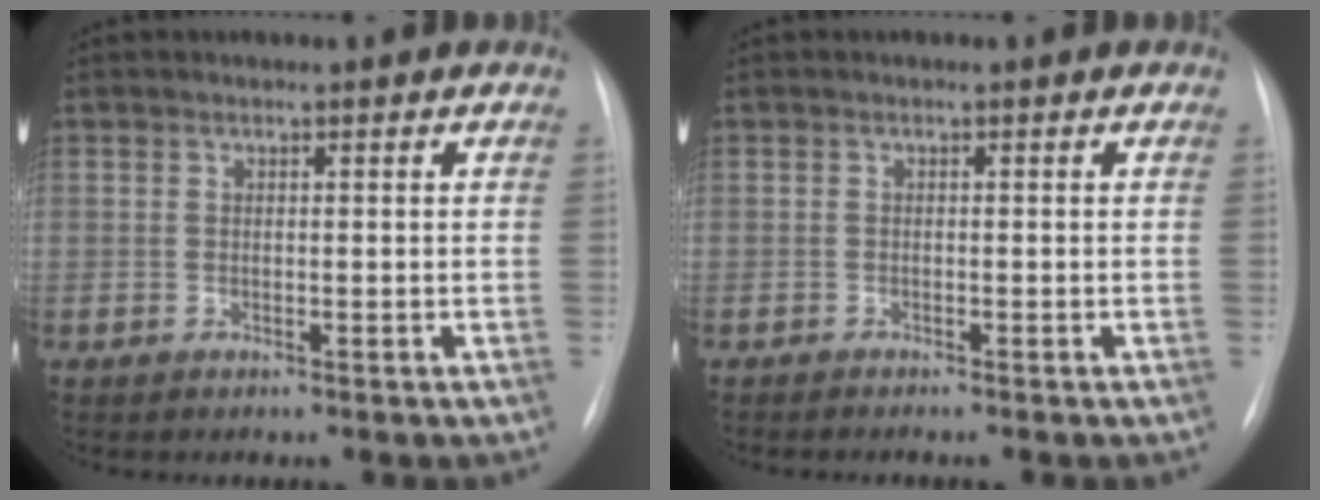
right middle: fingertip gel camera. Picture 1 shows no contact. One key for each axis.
{"total": 1.5, "fx": -1.3, "fy": -0.1, "fz": 0.8, "tx": -0.006, "ty": -0.001, "tz": -0.016}